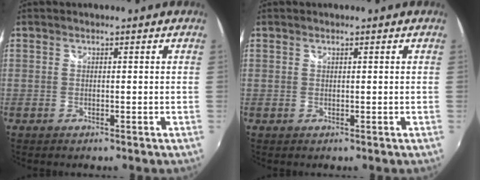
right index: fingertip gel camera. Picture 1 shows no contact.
{"total": 0.0}